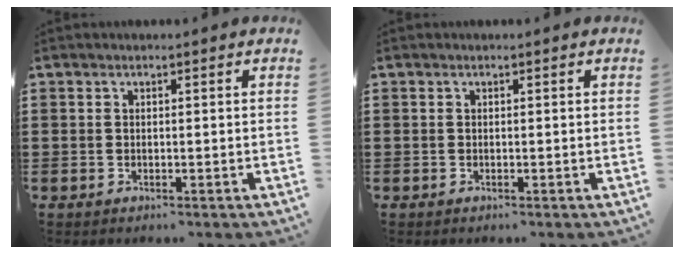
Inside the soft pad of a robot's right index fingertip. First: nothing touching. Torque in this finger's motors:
{"motor_torque": [0.17, 0.03, 0.03, 0.02]}